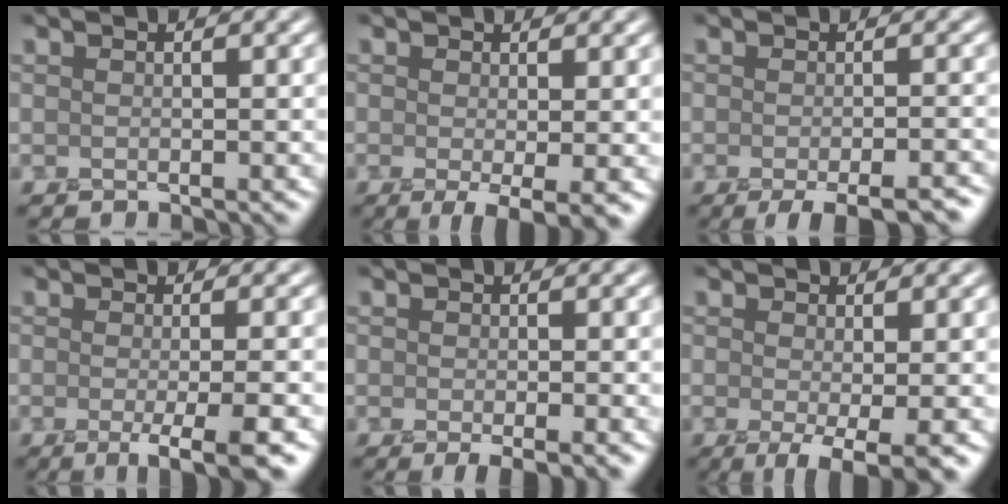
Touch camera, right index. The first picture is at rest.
{"total": 3.3, "force": [-1.0, 0.7, 3.1], "torque": [-0.048, -0.016, -0.016]}
{"total": 5.1, "force": [-3.3, 1.2, 3.6], "torque": [-0.044, -0.007, -0.046]}
{"total": 5.2, "force": [-2.0, 1.1, 4.7], "torque": [-0.059, -0.012, -0.028]}
{"total": 2.2, "force": [-0.8, 0.3, 2.0], "torque": [-0.031, -0.012, -0.013]}
{"total": 4.5, "force": [-1.4, 1.0, 4.1], "torque": [-0.064, -0.016, -0.021]}